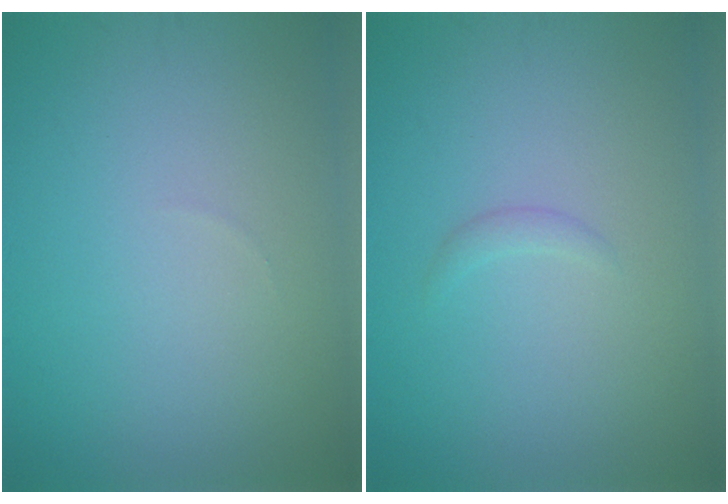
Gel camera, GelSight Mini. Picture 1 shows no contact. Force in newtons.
{"total": 0.7, "press": 0.7, "slide": 0.1}